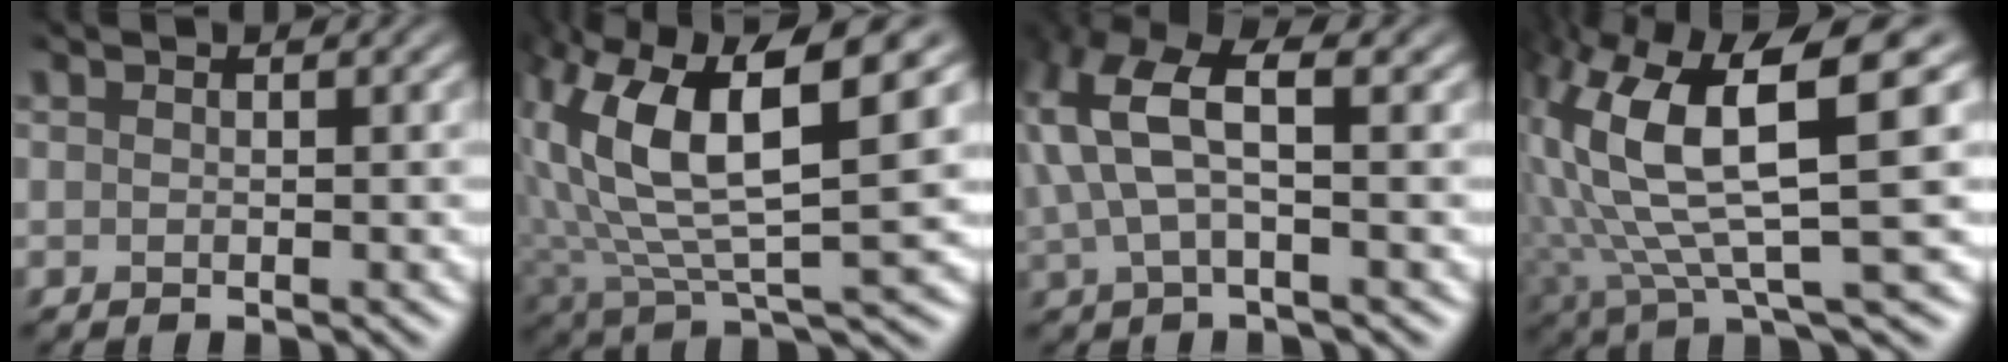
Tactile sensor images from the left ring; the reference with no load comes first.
{"total": 11.3, "force": [3.7, 4.3, 9.8], "torque": [-0.199, 0.001, 0.073]}
{"total": 6.8, "force": [2.4, 3.0, 5.7], "torque": [-0.136, 0.014, 0.043]}
{"total": 11.6, "force": [4.1, 3.4, 10.3], "torque": [-0.199, 0.003, 0.083]}